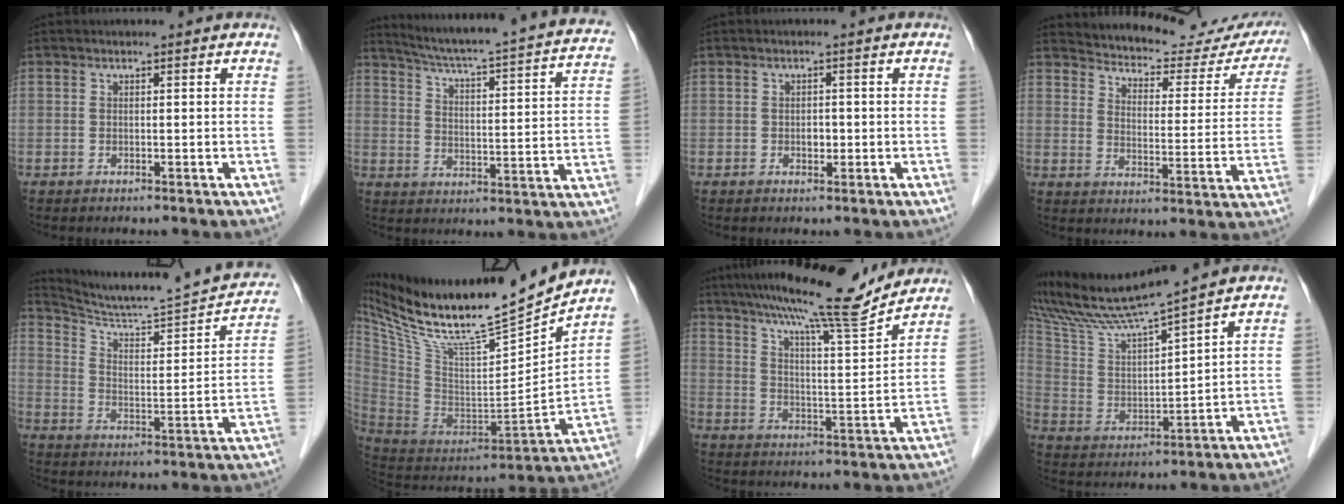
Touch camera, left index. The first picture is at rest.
{"total": 24.8, "force": [21.8, 1.1, 11.8], "torque": [-0.180, -0.042, 0.274]}
{"total": 1.3, "force": [-0.2, 0.9, 0.9], "torque": [-0.014, 0.002, -0.002]}
{"total": 20.0, "force": [19.2, 4.3, 3.7], "torque": [-0.035, -0.055, 0.223]}
{"total": 20.9, "force": [19.2, 1.0, 8.4], "torque": [-0.122, -0.037, 0.269]}
{"total": 25.0, "force": [20.8, 1.2, 13.9], "torque": [-0.246, -0.020, 0.355]}
{"total": 15.9, "force": [13.9, -0.3, 7.7], "torque": [-0.128, -0.002, 0.209]}
{"total": 10.8, "force": [10.0, -1.8, 3.9], "torque": [-0.084, 0.003, 0.197]}